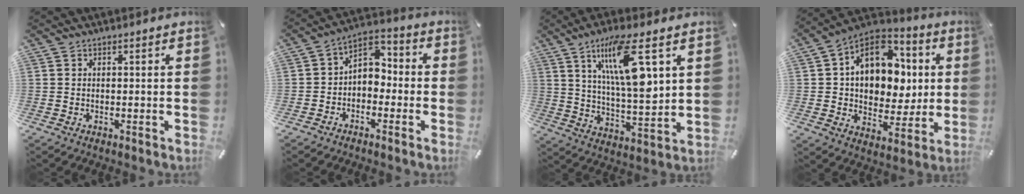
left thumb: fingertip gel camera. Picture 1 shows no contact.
{"total": 4.9, "force": [-1.7, 4.2, 2.0], "torque": [-0.037, 0.013, -0.035]}
{"total": 16.3, "force": [8.0, 4.3, 13.6], "torque": [-0.264, -0.016, 0.125]}
{"total": 16.4, "force": [3.6, 12.4, 10.1], "torque": [-0.156, -0.010, 0.070]}